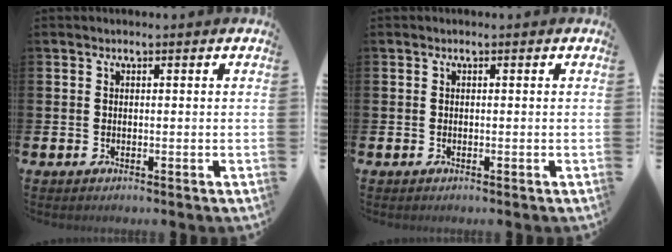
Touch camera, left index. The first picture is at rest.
{"total": 0.0}